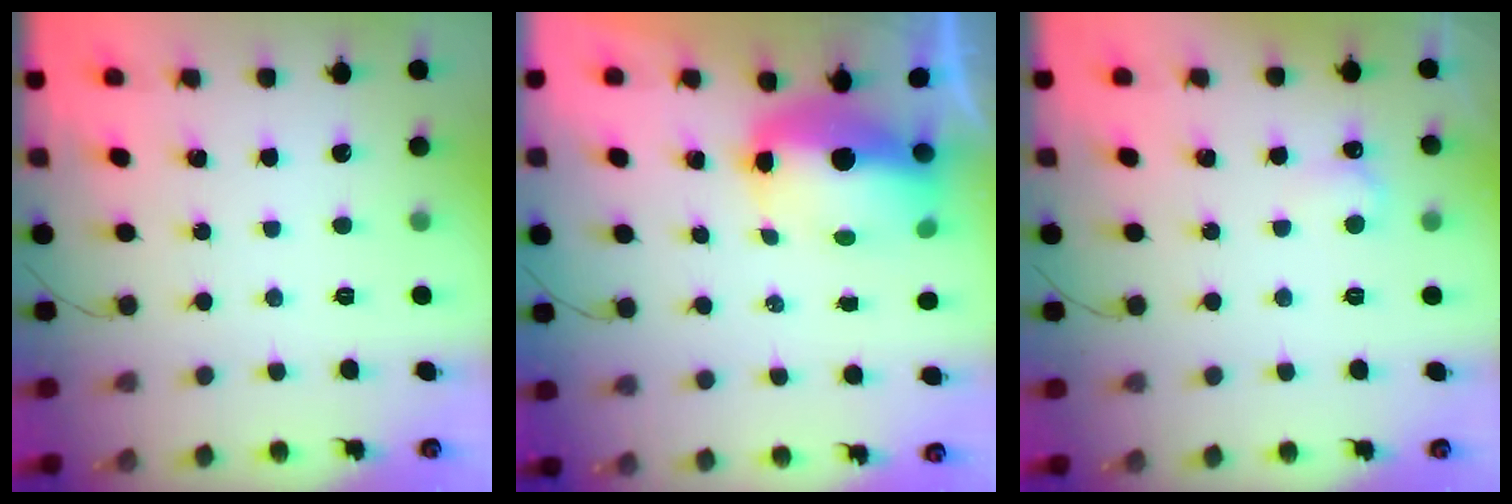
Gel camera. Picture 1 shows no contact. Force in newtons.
{"total": 11.3, "press": 11.1, "slide": 2.3}
{"total": 3.7, "press": 3.5, "slide": 1.1}